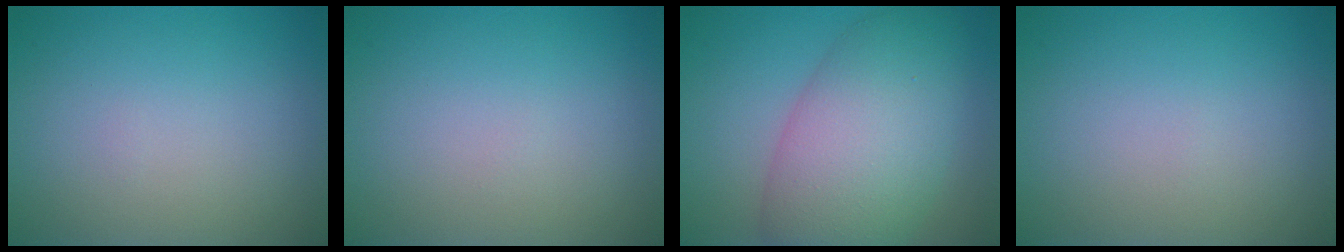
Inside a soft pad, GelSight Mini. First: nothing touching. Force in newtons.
{"total": 0.0}
{"total": 9.5, "press": 9.5, "slide": 0.2}
{"total": 0.0}